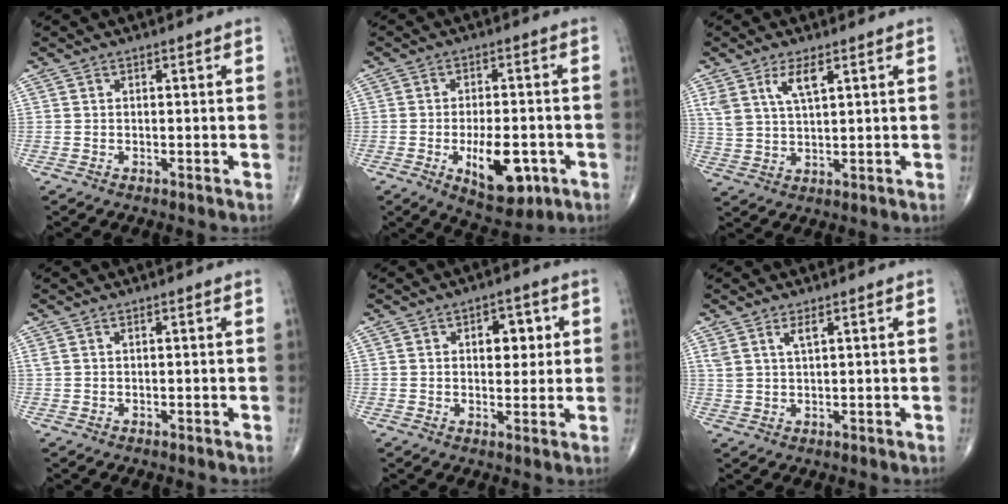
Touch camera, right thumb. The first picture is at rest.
{"total": 10.8, "force": [-3.5, 5.1, 8.9], "torque": [-0.114, 0.006, -0.041]}
{"total": 5.9, "force": [3.1, 2.1, 4.5], "torque": [-0.091, -0.012, 0.066]}
{"total": 0.6, "force": [0.4, 0.2, 0.4], "torque": [-0.012, 0.009, 0.010]}
{"total": 6.3, "force": [1.7, 3.8, 4.8], "torque": [-0.035, -0.004, 0.022]}
{"total": 2.9, "force": [1.7, 0.9, 2.2], "torque": [-0.047, -0.004, 0.037]}